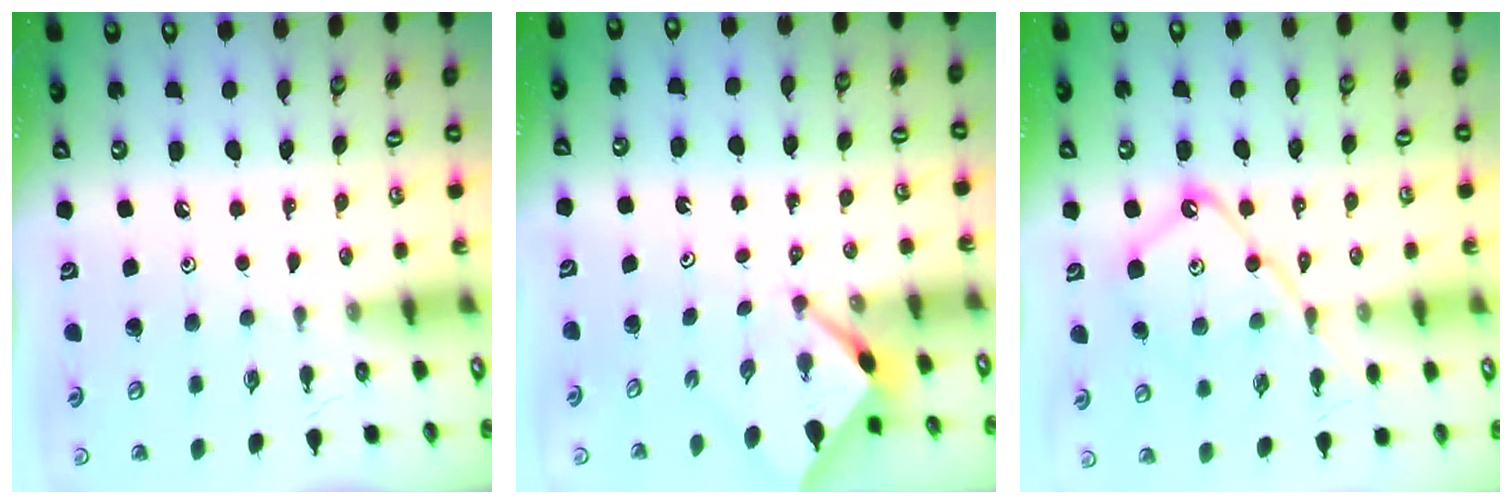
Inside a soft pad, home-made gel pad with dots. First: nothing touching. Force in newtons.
{"total": 2.4, "press": 2.4, "slide": 0.3}
{"total": 14.0, "press": 13.9, "slide": 1.5}